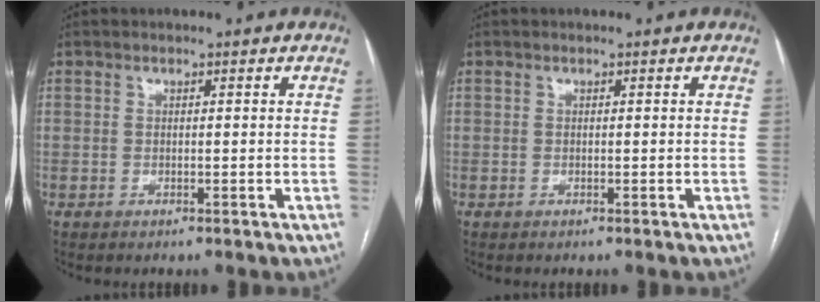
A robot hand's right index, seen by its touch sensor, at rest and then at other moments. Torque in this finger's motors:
{"motor_torque": [0.00, 0.00, -0.01, 0.00]}